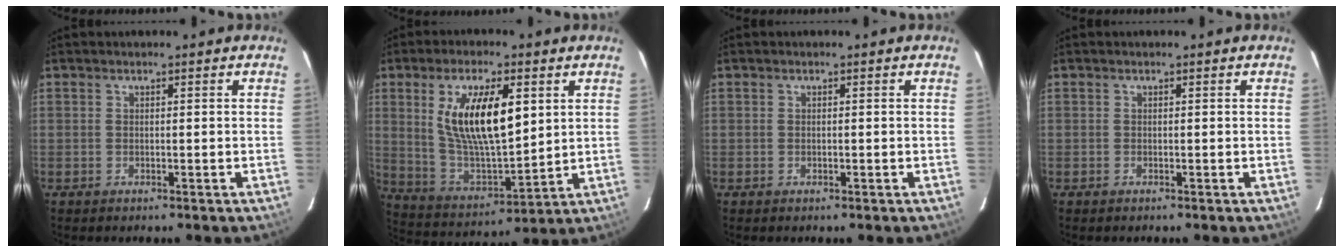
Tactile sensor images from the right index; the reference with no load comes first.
{"total": 16.5, "force": [4.9, 6.2, 14.5], "torque": [-0.270, -0.003, 0.100]}
{"total": 0.0}
{"total": 0.0}